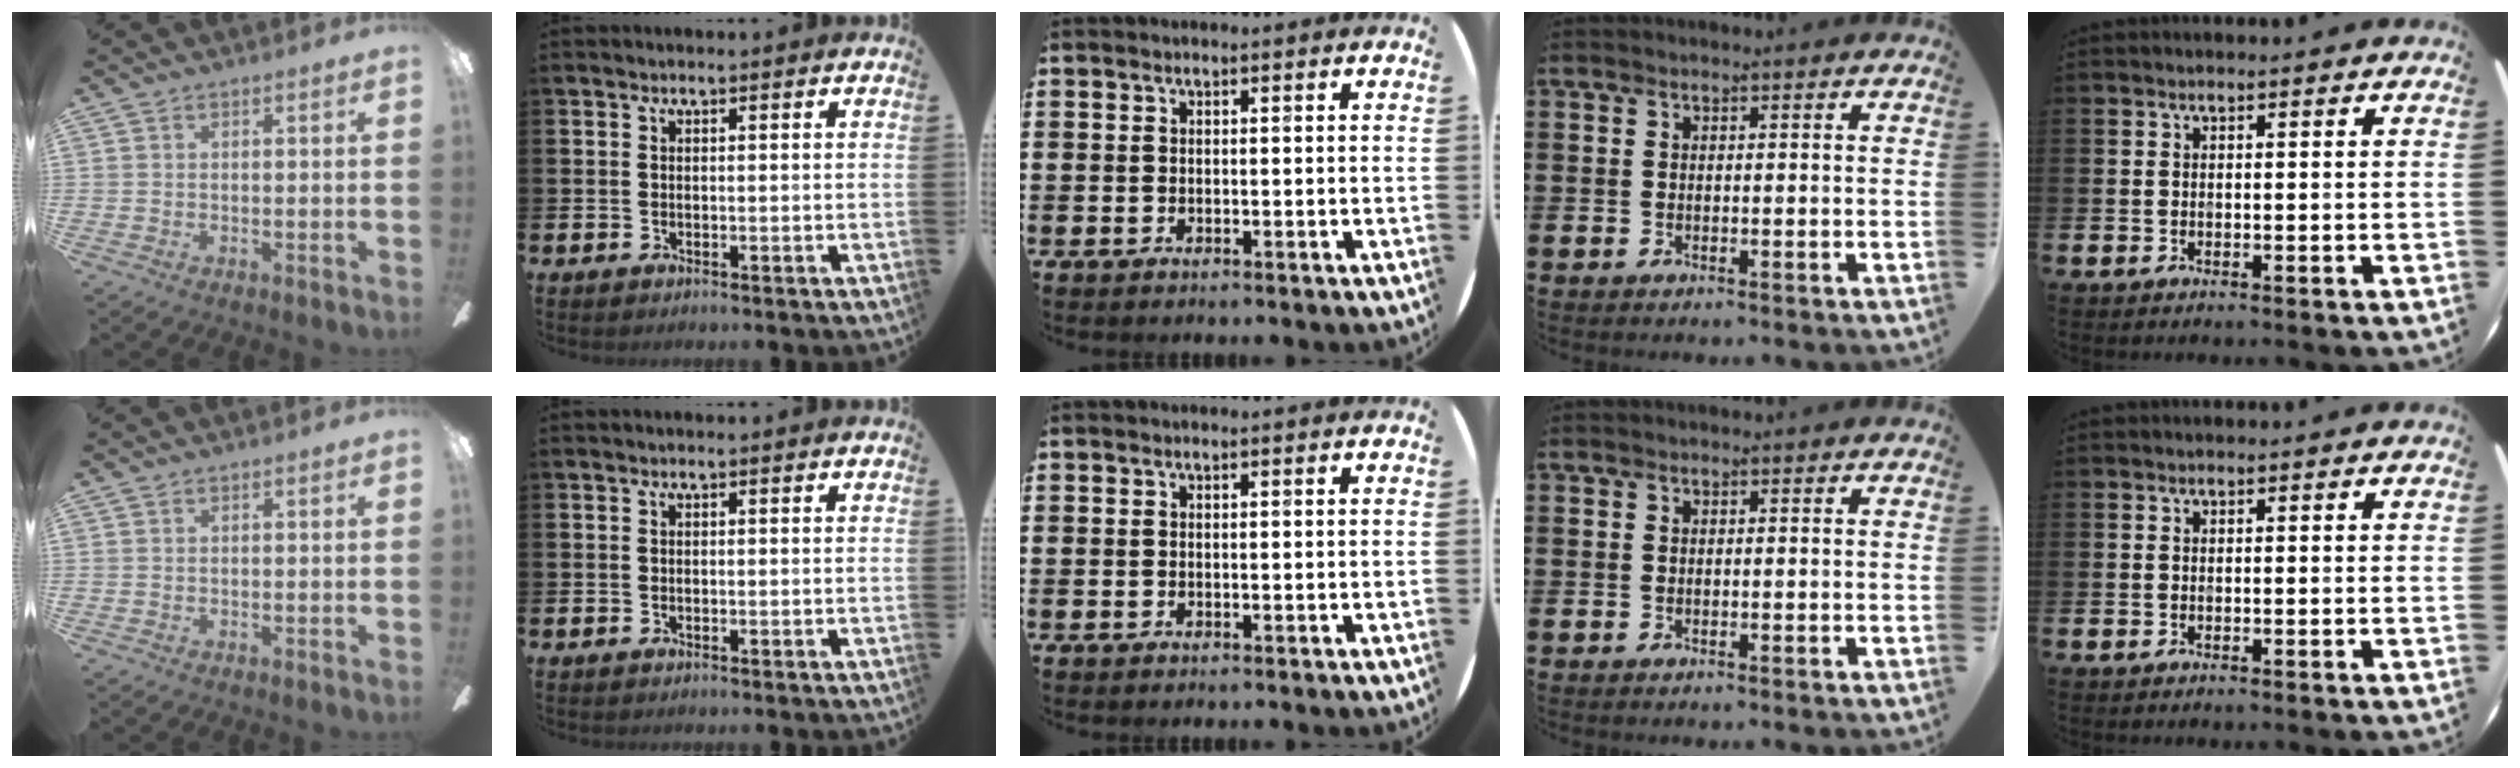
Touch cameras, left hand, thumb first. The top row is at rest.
{}